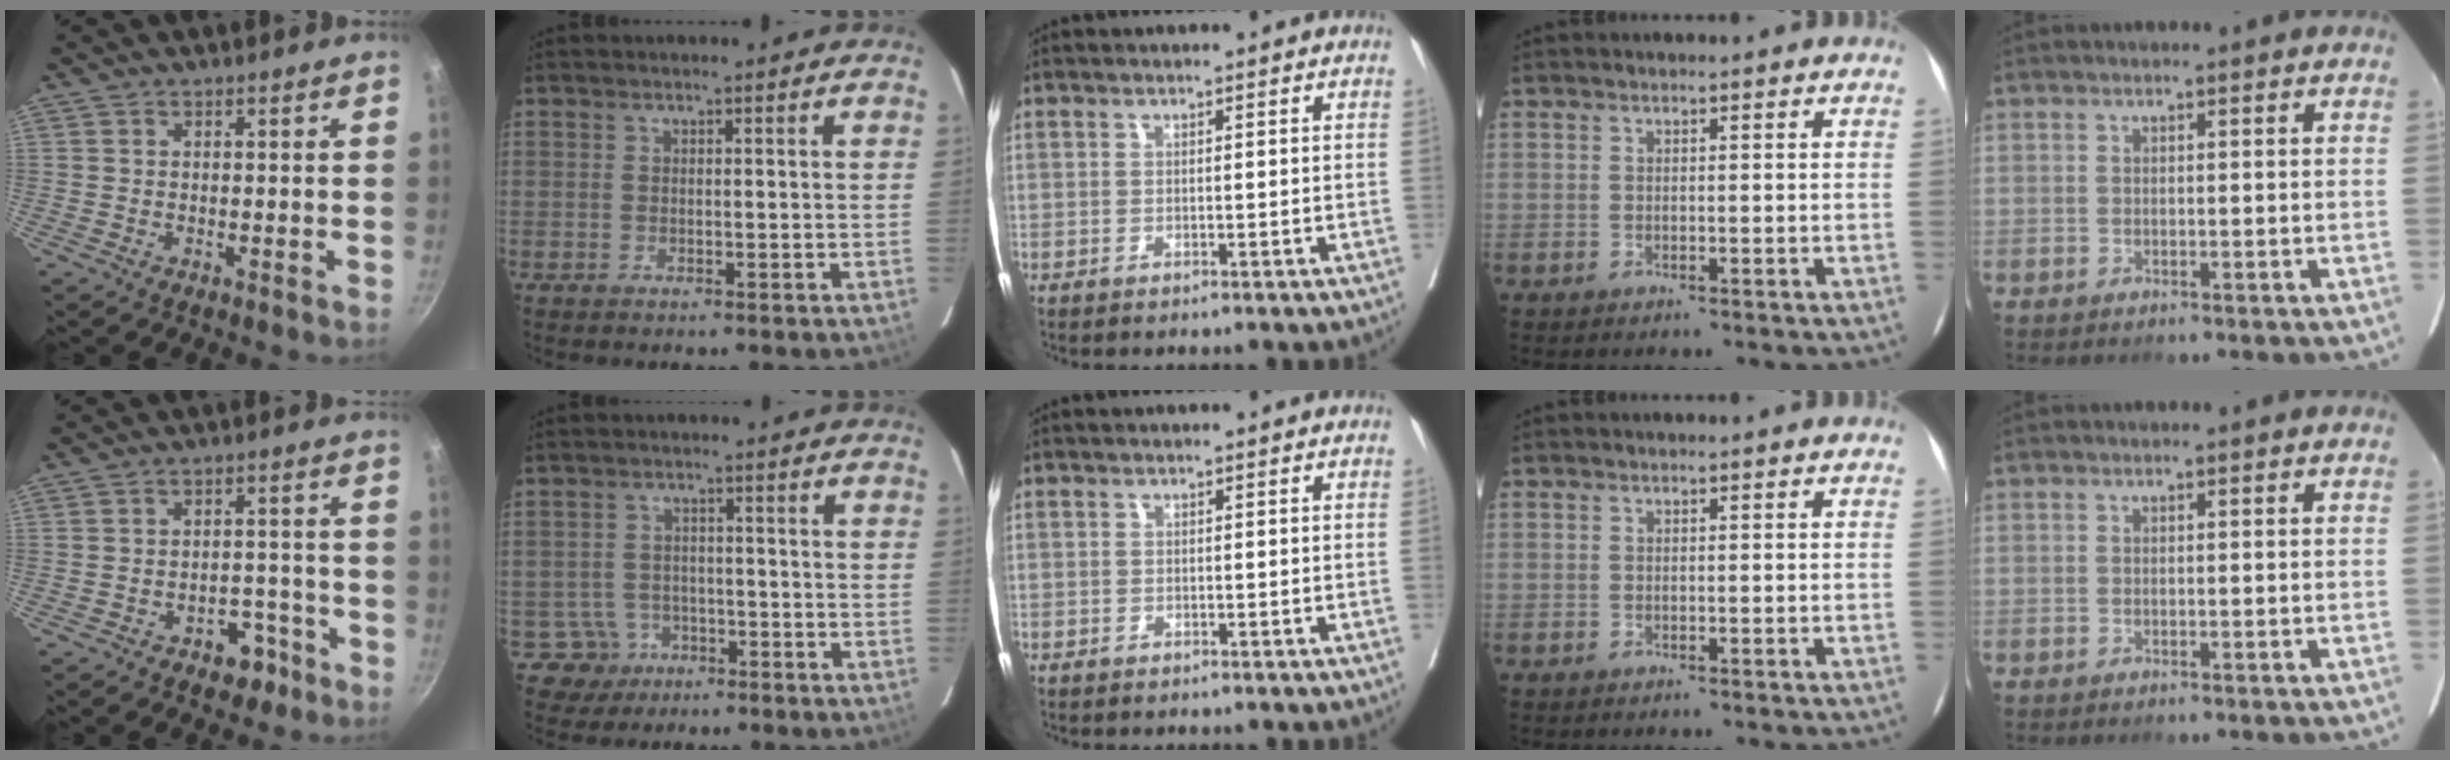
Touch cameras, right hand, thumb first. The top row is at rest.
{"thumb": {"total": 6.0, "force": [-3.8, 3.7, 2.8], "torque": [-0.016, 0.038, -0.054]}, "index": {"total": 5.1, "force": [-2.2, 4.6, -0.5], "torque": [0.010, 0.012, -0.033]}}